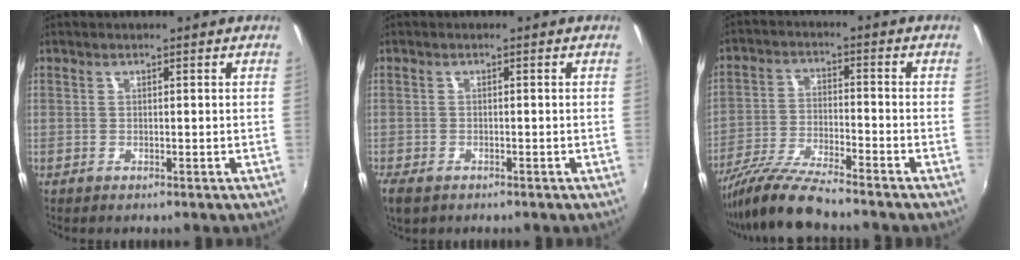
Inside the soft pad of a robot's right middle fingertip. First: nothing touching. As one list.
[{"total": 3.7, "force": [-2.5, 1.7, 2.0], "torque": [-0.049, -0.015, -0.046]}, {"total": 10.9, "force": [-9.6, 0.1, 5.2], "torque": [-0.111, -0.012, -0.185]}]